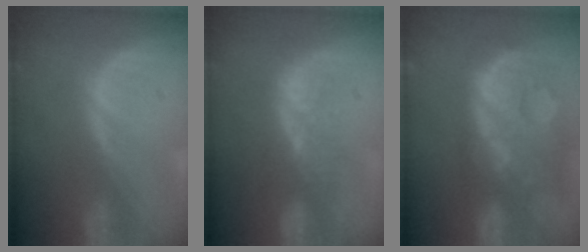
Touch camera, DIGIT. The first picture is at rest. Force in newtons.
{"total": 6.0, "press": 5.7, "slide": 1.9}
{"total": 13.9, "press": 11.3, "slide": 8.1}